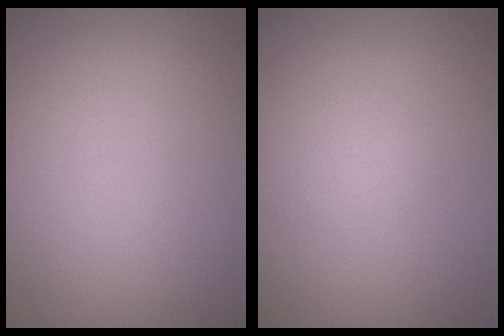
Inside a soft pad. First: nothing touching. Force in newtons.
{"total": 0.8, "press": 0.8, "slide": 0.0}